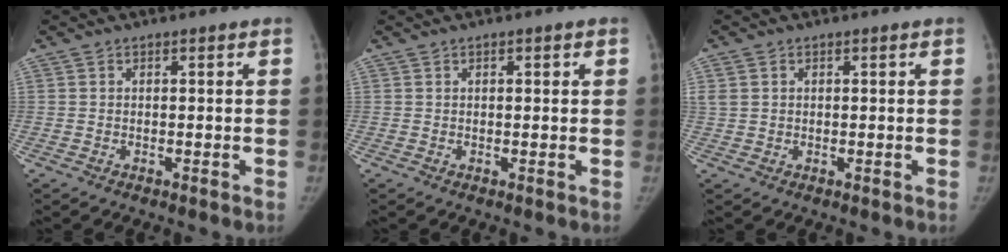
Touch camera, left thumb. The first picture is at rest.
{"total": 1.5, "force": [0.6, 0.5, 1.3], "torque": [-0.017, 0.002, 0.007]}
{"total": 2.9, "force": [0.8, 2.3, 1.6], "torque": [-0.041, 0.010, 0.024]}